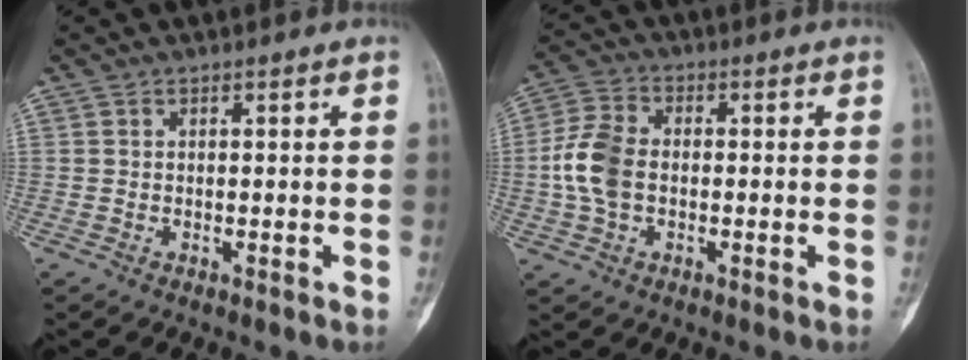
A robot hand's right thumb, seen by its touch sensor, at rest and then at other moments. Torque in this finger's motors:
{"motor_torque": [0.70, 0.64, 0.99, -0.15, 0.05]}